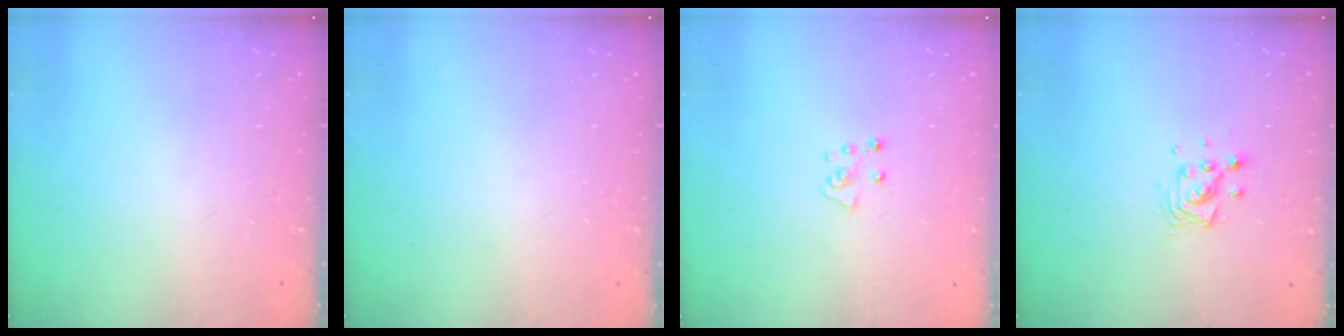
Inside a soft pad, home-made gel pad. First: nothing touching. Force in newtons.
{"total": 0.0}
{"total": 4.7, "press": 4.7, "slide": 0.5}
{"total": 6.3, "press": 6.3, "slide": 0.3}